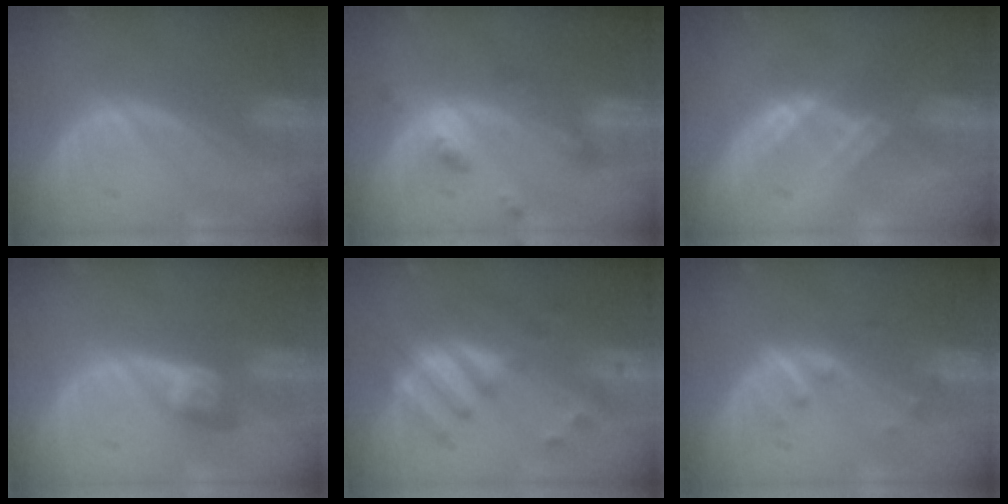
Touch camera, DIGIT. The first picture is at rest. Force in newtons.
{"total": 5.3, "press": 4.5, "slide": 2.6}
{"total": 2.7, "press": 2.7, "slide": 0.3}
{"total": 3.0, "press": 2.6, "slide": 1.4}
{"total": 7.9, "press": 7.0, "slide": 3.8}
{"total": 2.7, "press": 2.7, "slide": 0.5}